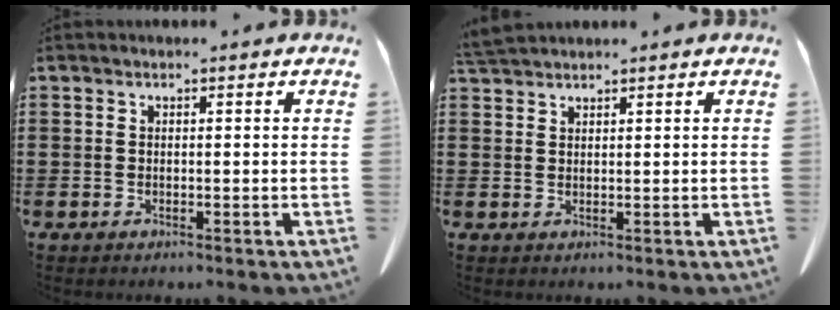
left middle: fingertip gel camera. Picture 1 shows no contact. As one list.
[{"total": 2.5, "force": [2.4, 0.2, 0.7], "torque": [-0.020, -0.001, 0.048]}]